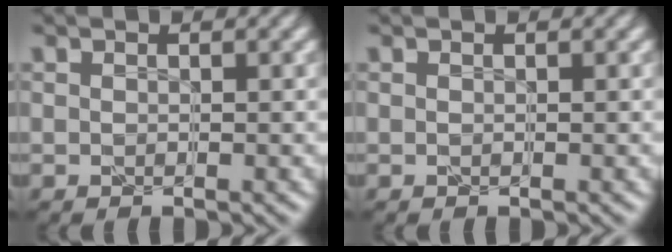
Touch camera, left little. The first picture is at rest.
{"total": 0.0}